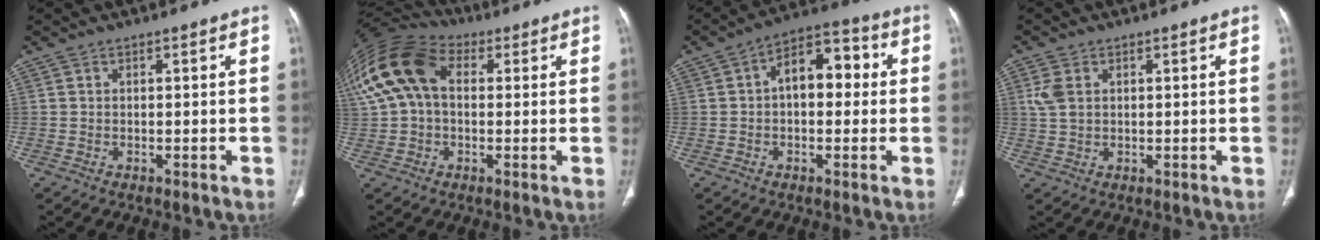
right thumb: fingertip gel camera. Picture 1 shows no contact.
{"total": 18.7, "force": [3.8, 12.8, 13.1], "torque": [-0.294, 0.048, 0.062]}
{"total": 10.3, "force": [1.0, 6.2, 8.2], "torque": [-0.097, 0.035, 0.006]}
{"total": 3.8, "force": [1.2, 2.5, 2.6], "torque": [-0.066, 0.004, 0.030]}